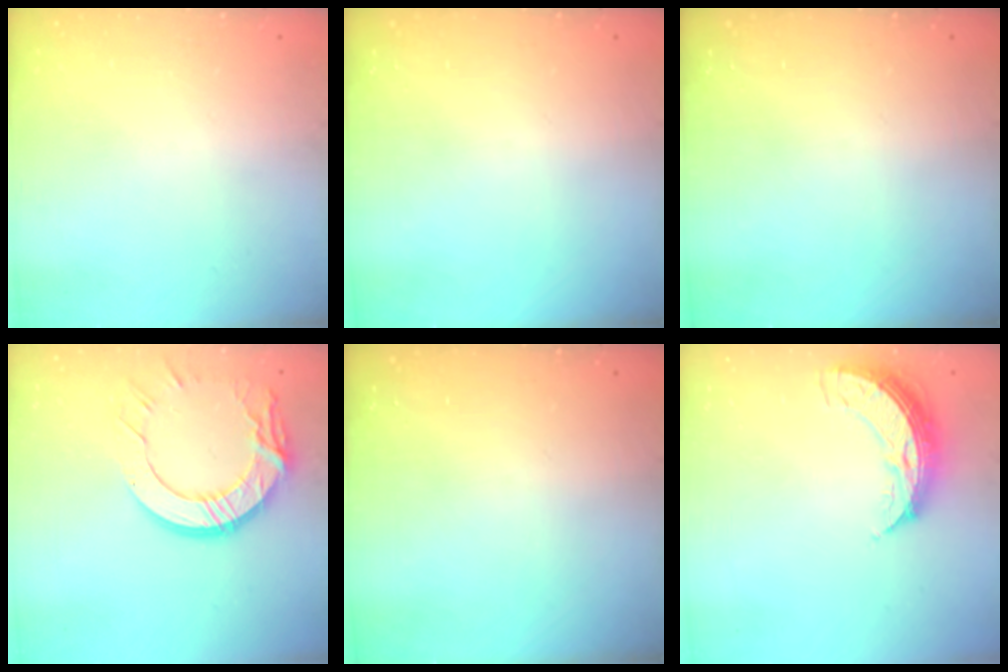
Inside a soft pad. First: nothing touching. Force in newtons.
{"total": 0.0}
{"total": 0.0}
{"total": 15.0, "press": 14.9, "slide": 1.5}
{"total": 0.0}
{"total": 8.7, "press": 8.6, "slide": 0.9}